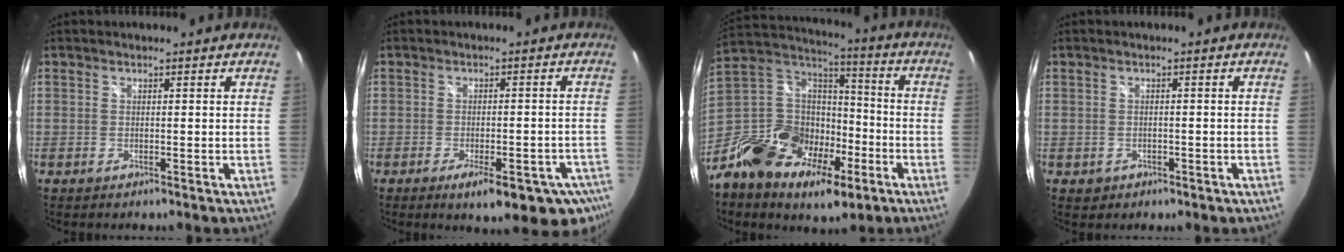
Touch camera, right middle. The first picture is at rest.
{"total": 14.2, "force": [-9.1, 4.4, 9.9], "torque": [-0.135, -0.034, -0.114]}
{"total": 20.6, "force": [-10.2, 12.3, 13.0], "torque": [-0.268, 0.000, -0.183]}
{"total": 2.9, "force": [-1.0, 2.4, 1.1], "torque": [-0.028, -0.002, -0.004]}